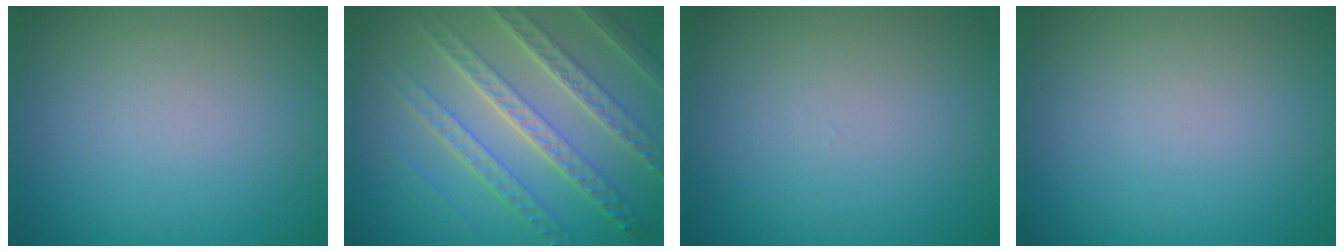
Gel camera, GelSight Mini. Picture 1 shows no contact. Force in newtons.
{"total": 7.8, "press": 5.5, "slide": 5.5}
{"total": 0.0}
{"total": 0.0}